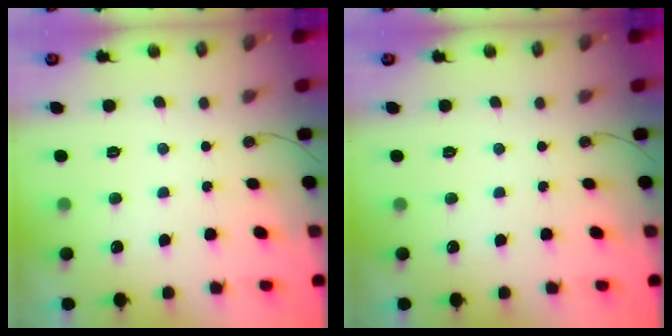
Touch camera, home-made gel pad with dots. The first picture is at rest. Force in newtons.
{"total": 0.0}